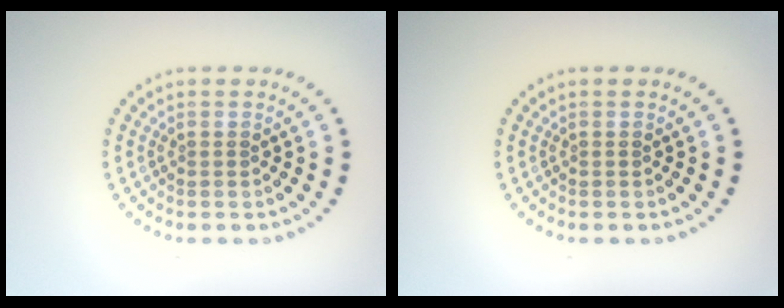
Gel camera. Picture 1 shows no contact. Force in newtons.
{"total": 0.0}